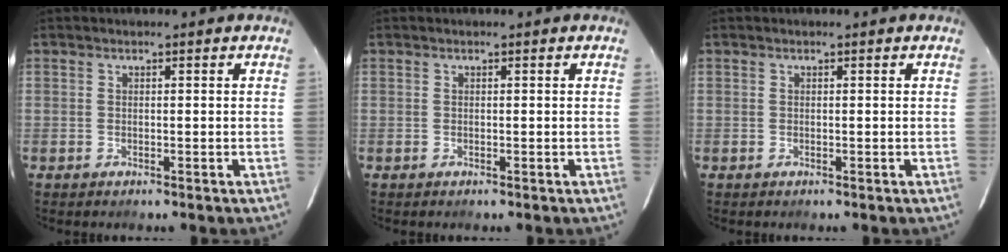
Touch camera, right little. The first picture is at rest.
{"total": 0.0}
{"total": 0.0}